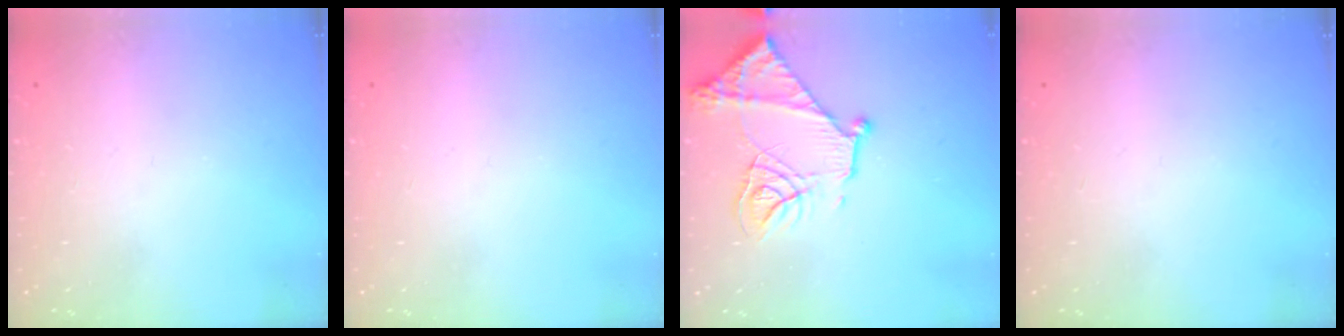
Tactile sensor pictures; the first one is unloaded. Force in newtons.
{"total": 0.0}
{"total": 18.2, "press": 18.2, "slide": 1.1}
{"total": 0.0}